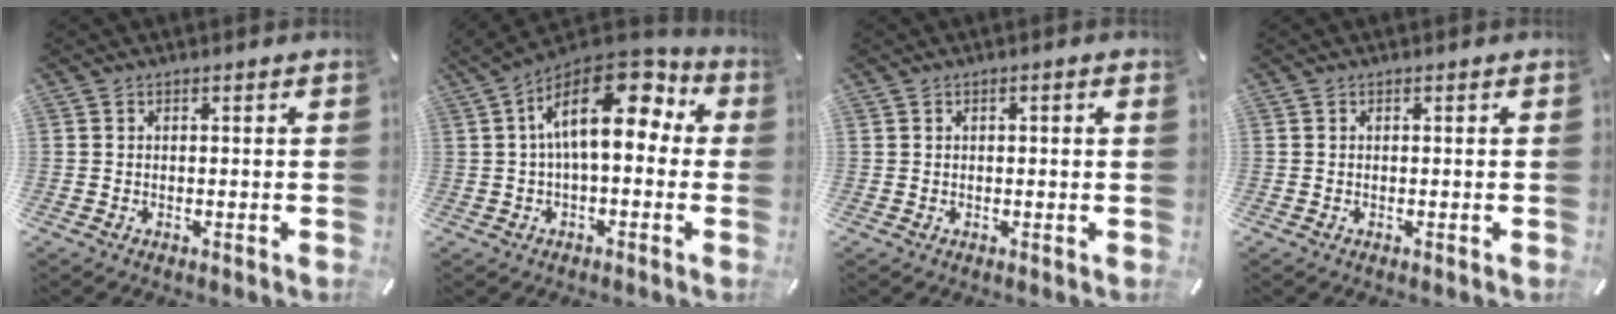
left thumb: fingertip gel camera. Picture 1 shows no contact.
{"total": 17.3, "force": [4.6, 8.9, 14.1], "torque": [-0.239, -0.025, 0.075]}
{"total": 0.9, "force": [0.2, 0.1, 0.9], "torque": [-0.016, 0.000, 0.003]}
{"total": 0.0}